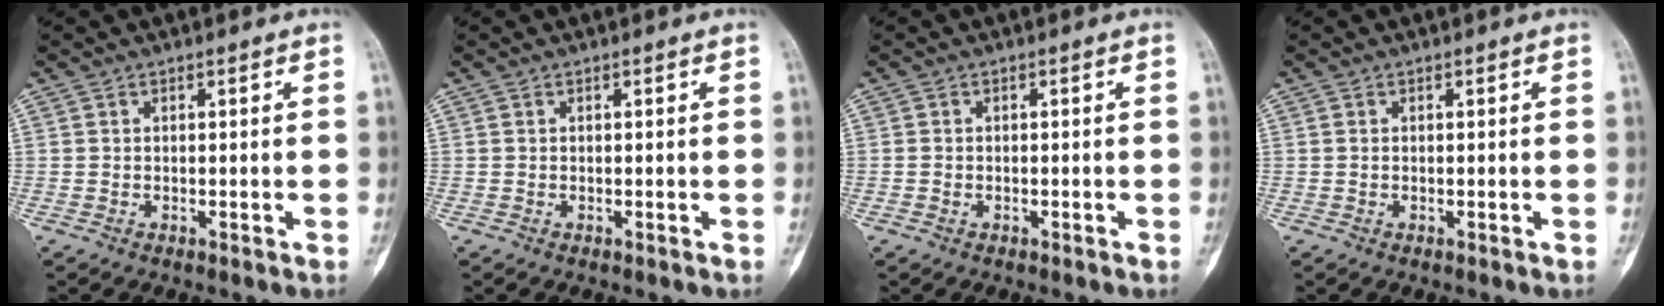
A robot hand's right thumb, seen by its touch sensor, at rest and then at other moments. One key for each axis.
{"total": 0.0}
{"total": 0.7, "fx": -0.4, "fy": 0.5, "fz": 0.2, "tx": -0.005, "ty": 0.005, "tz": -0.005}
{"total": 0.0}